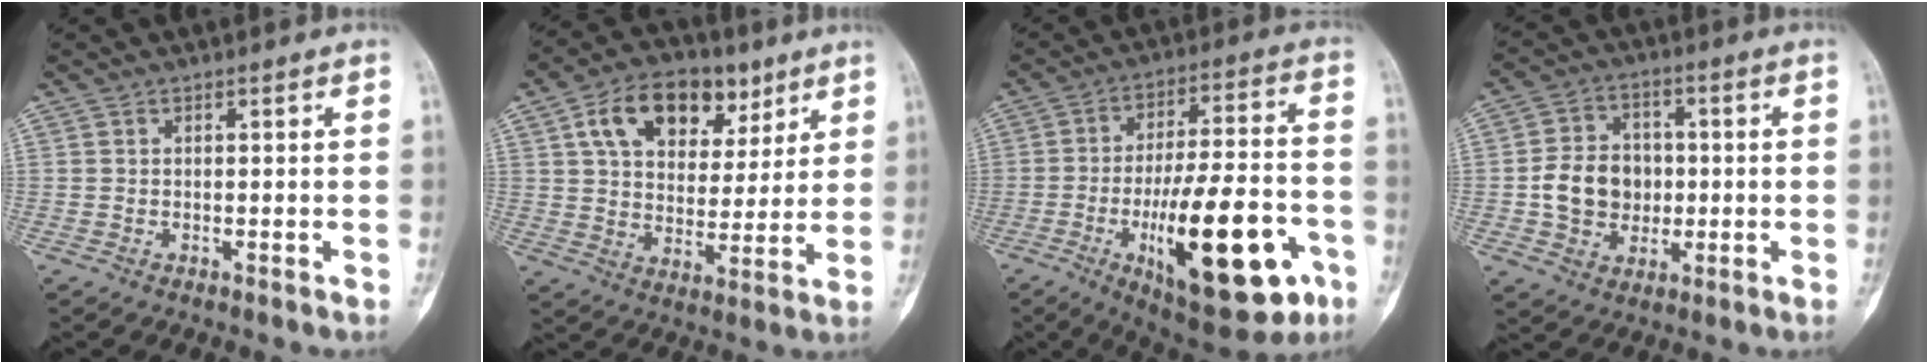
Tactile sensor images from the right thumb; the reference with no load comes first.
{"total": 16.5, "force": [7.7, 10.6, 10.0], "torque": [-0.127, -0.011, 0.128]}
{"total": 25.1, "force": [-8.9, 9.0, 21.7], "torque": [-0.317, 0.024, -0.120]}
{"total": 10.8, "force": [-0.7, 9.0, 5.9], "torque": [-0.074, 0.015, -0.012]}